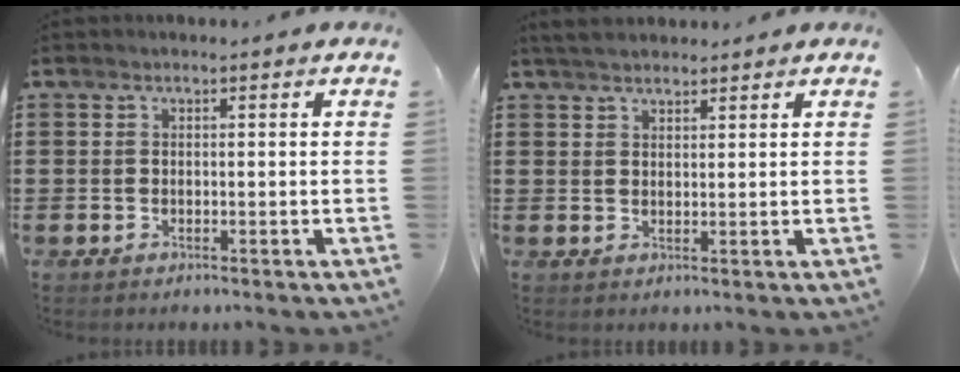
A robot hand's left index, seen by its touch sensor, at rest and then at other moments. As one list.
[{"total": 3.0, "force": [2.7, 0.8, 1.1], "torque": [-0.029, 0.002, 0.051]}]